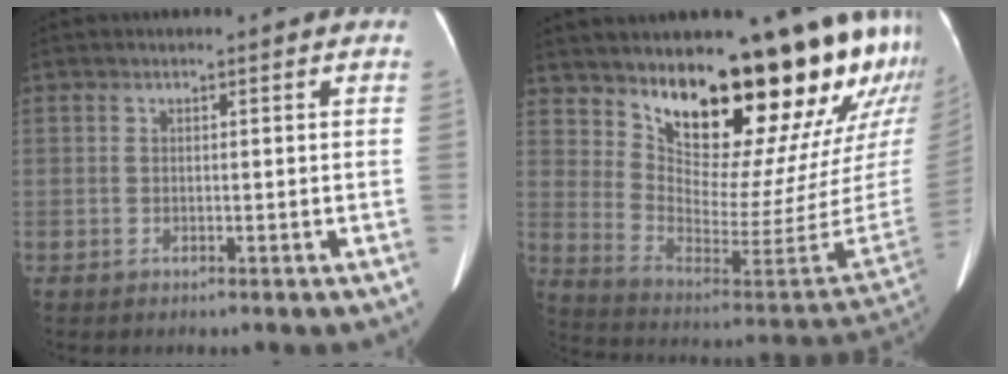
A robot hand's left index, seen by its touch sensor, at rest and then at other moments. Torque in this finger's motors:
{"motor_torque": [1.01, -1.13, 1.05, 0.21]}